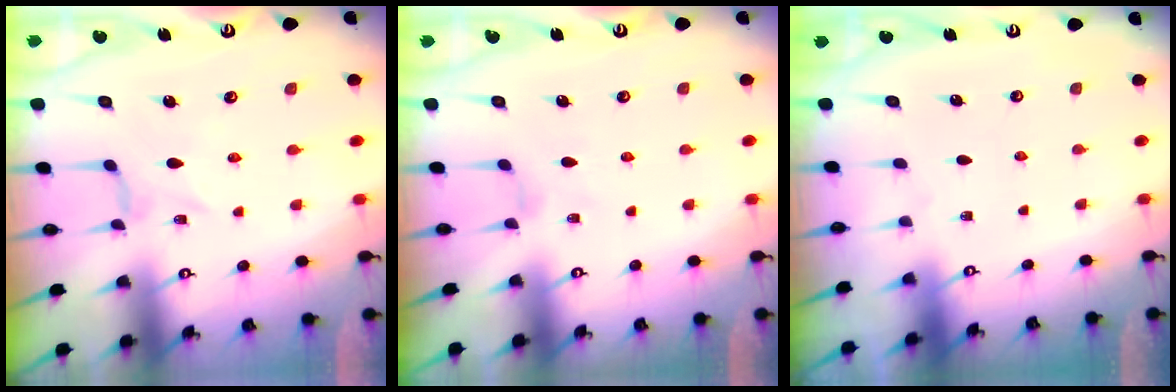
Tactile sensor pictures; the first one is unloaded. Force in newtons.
{"total": 2.2, "press": 2.2, "slide": 0.5}
{"total": 0.0}